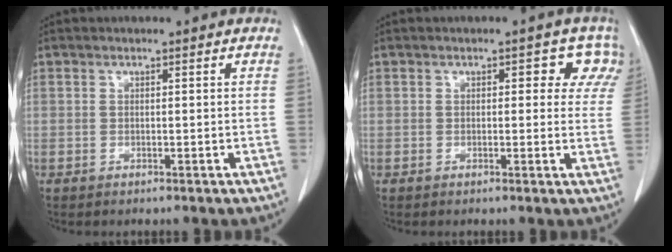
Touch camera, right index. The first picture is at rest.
{"total": 4.0, "force": [2.0, 2.4, 2.5], "torque": [-0.005, 0.005, 0.008]}